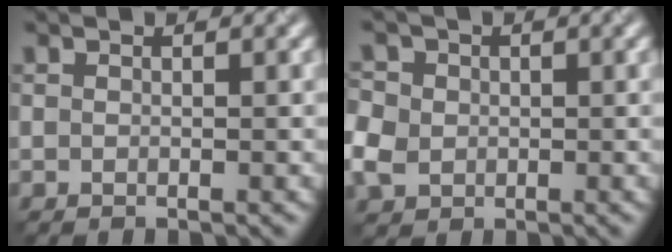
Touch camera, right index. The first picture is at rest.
{"total": 5.4, "force": [-0.3, 4.7, 2.5], "torque": [-0.065, 0.016, -0.026]}